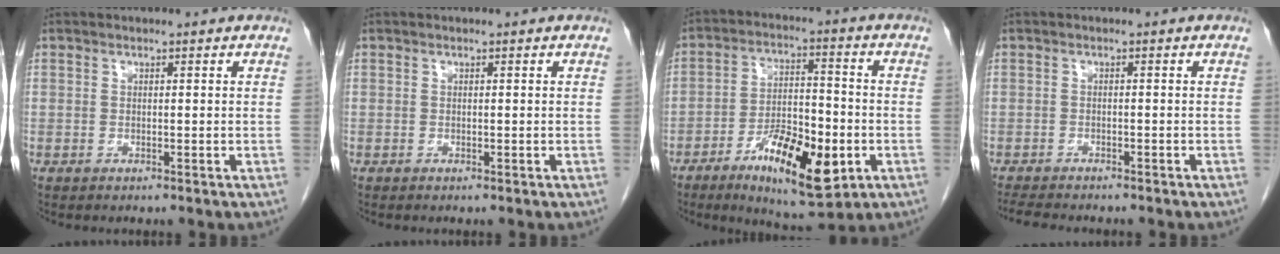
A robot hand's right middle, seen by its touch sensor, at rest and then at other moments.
{"total": 0.0}
{"total": 13.5, "force": [-5.6, 3.9, 11.6], "torque": [-0.200, -0.007, -0.085]}
{"total": 6.7, "force": [-5.9, 1.4, 2.9], "torque": [-0.048, -0.010, -0.087]}